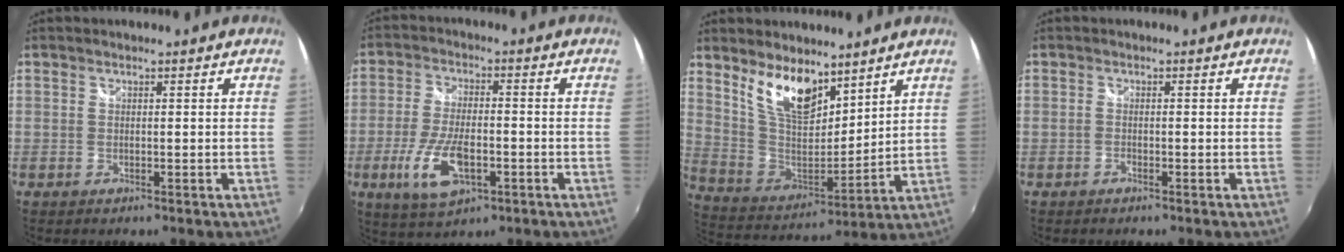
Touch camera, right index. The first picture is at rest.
{"total": 10.8, "force": [-3.9, 4.5, 9.1], "torque": [-0.190, -0.015, -0.069]}
{"total": 12.8, "force": [8.6, 5.6, 7.6], "torque": [-0.148, -0.003, 0.172]}
{"total": 0.6, "force": [-0.5, 0.2, 0.3], "torque": [-0.005, -0.001, -0.010]}